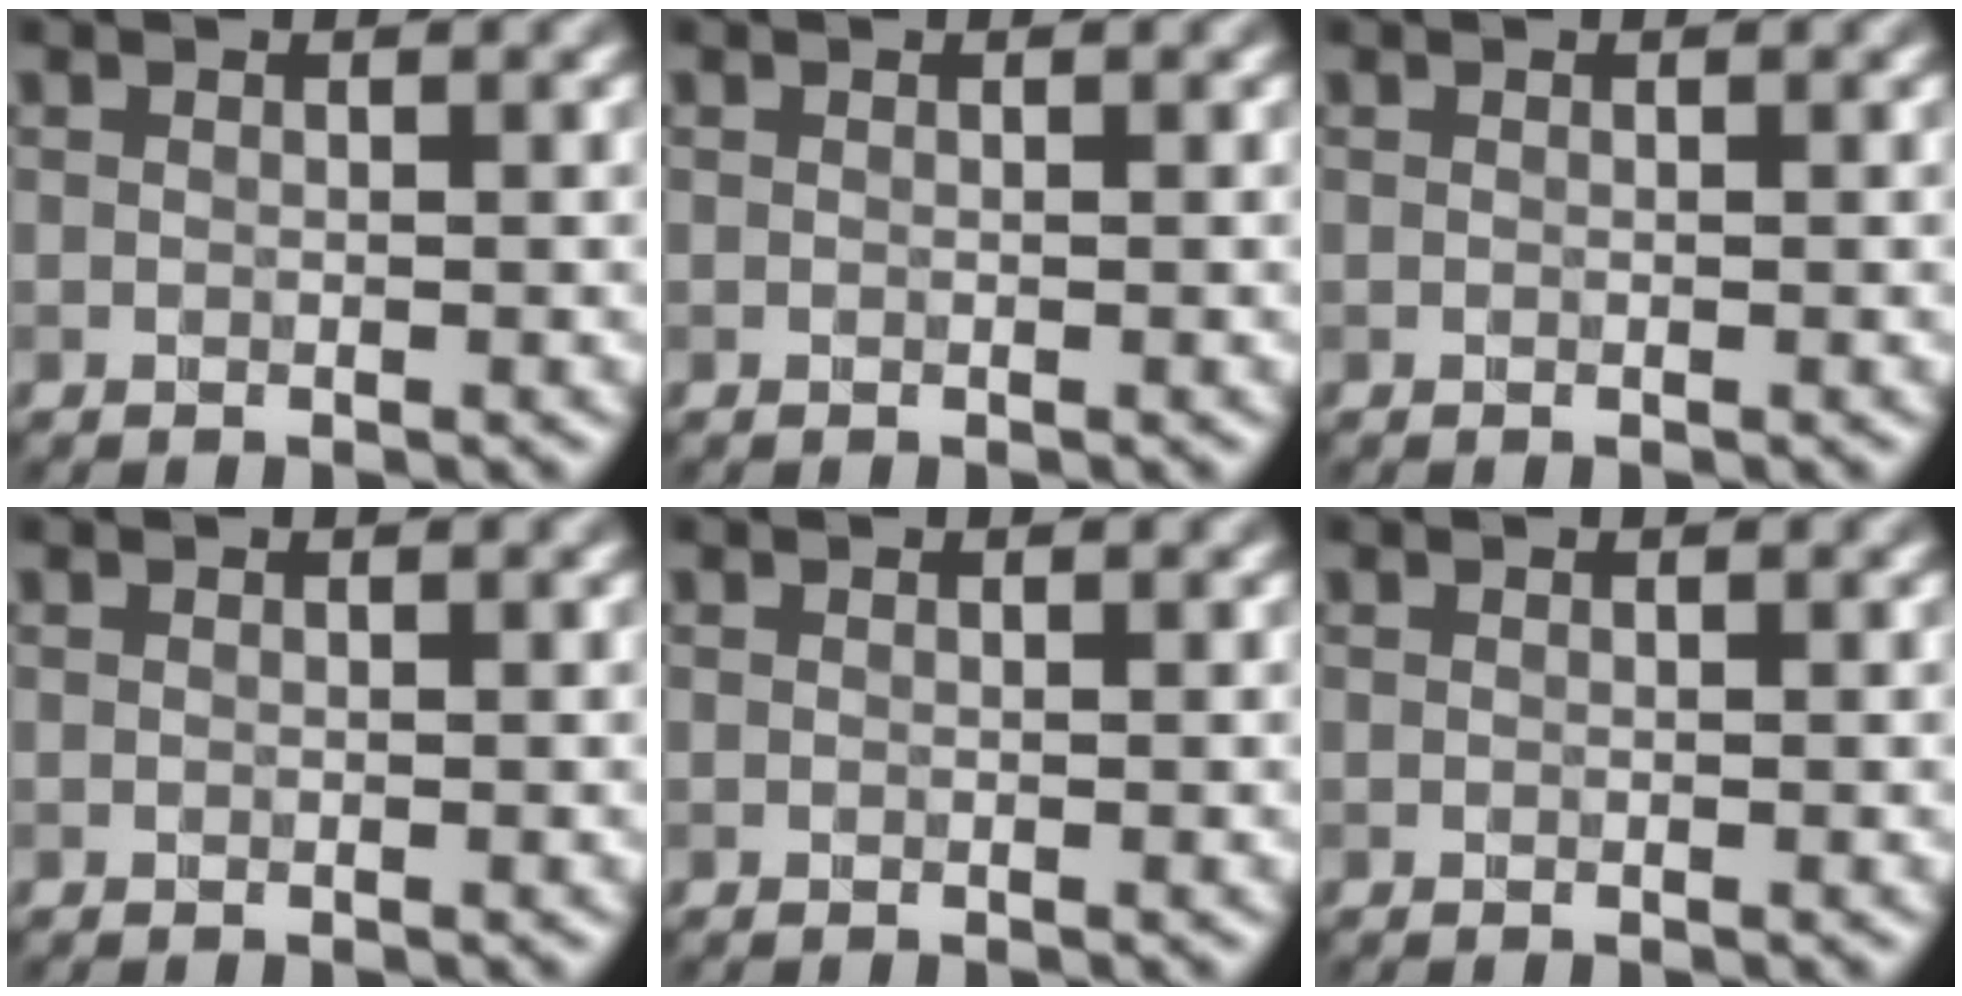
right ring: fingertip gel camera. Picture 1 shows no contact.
{"total": 0.0}
{"total": 0.0}
{"total": 0.0}
{"total": 0.0}
{"total": 0.0}